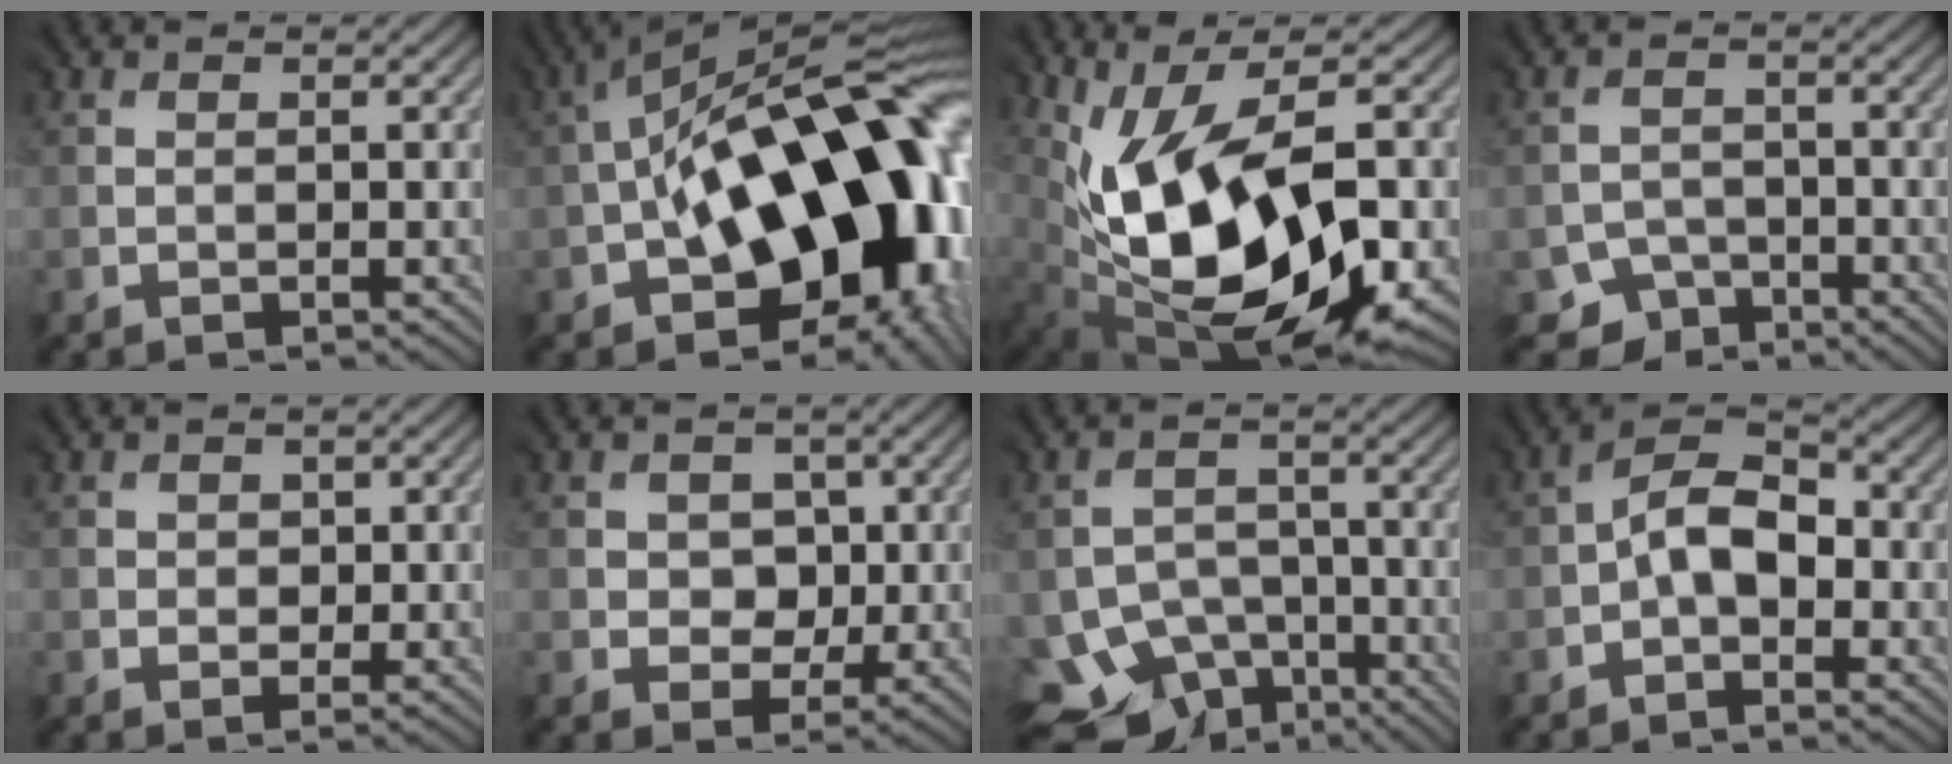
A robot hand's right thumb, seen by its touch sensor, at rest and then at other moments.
{"total": 20.3, "force": [-3.7, 11.1, 16.5], "torque": [-0.243, -0.006, -0.051]}
{"total": 15.7, "force": [-1.5, 7.9, 13.5], "torque": [-0.236, -0.022, -0.009]}
{"total": 3.1, "force": [-2.5, 1.8, -0.4], "torque": [0.018, -0.004, -0.047]}
{"total": 1.6, "force": [0.3, 1.3, 0.8], "torque": [-0.009, -0.004, 0.008]}
{"total": 3.6, "force": [0.3, 3.1, 1.7], "torque": [-0.021, -0.005, 0.001]}
{"total": 8.7, "force": [-6.1, 5.4, 2.9], "torque": [-0.059, -0.029, -0.101]}
{"total": 7.0, "force": [-0.9, 4.1, 5.6], "torque": [-0.096, 0.014, -0.026]}